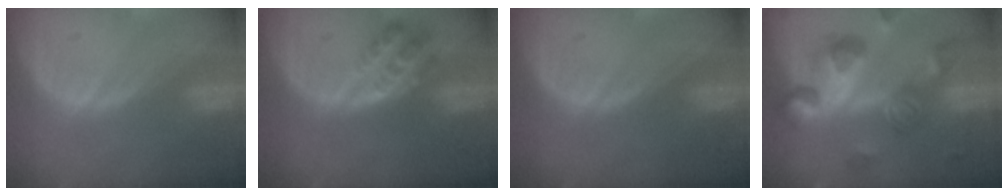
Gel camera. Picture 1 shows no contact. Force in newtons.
{"total": 4.4, "press": 4.1, "slide": 1.7}
{"total": 0.0}
{"total": 10.7, "press": 9.6, "slide": 4.8}